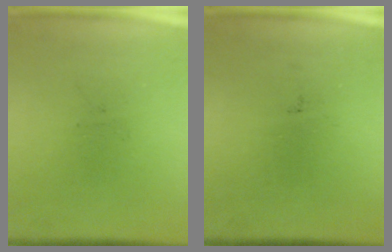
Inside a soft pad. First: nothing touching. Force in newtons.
{"total": 0.0}